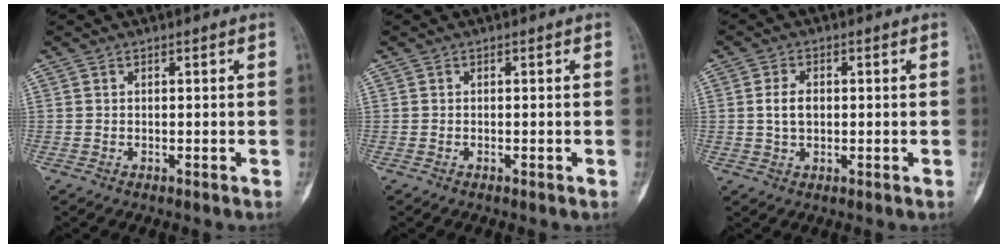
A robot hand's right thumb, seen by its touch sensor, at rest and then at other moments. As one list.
[{"total": 0.0}, {"total": 3.7, "force": [0.1, 2.4, 2.9], "torque": [-0.050, 0.005, 0.001]}]